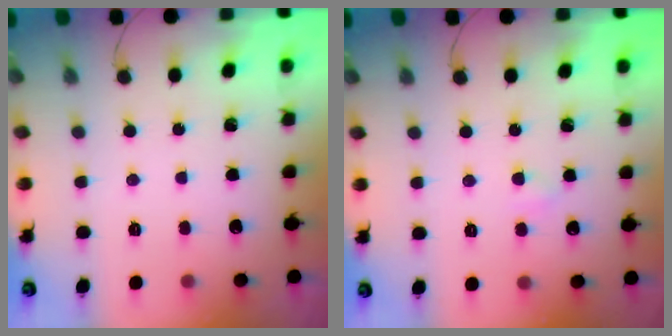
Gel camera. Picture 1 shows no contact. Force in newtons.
{"total": 2.4, "press": 2.3, "slide": 0.8}